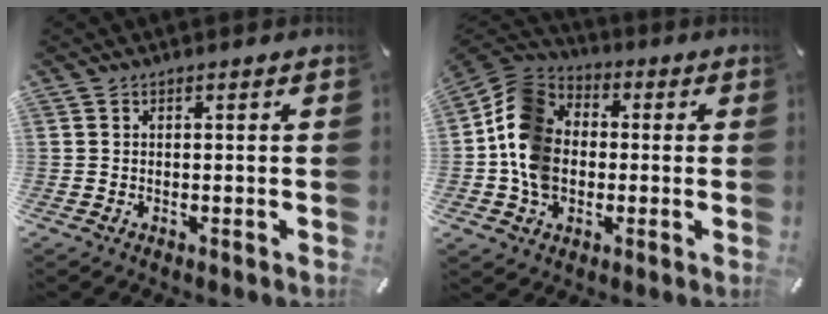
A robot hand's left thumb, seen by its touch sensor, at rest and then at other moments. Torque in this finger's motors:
{"motor_torque": [1.64, 1.75, 1.06, -0.78, 0.52]}